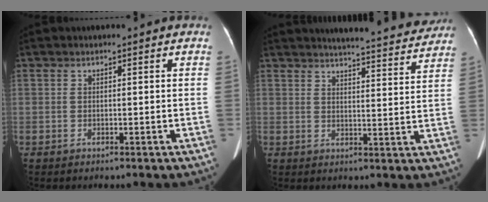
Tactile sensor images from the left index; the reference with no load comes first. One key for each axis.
{"total": 16.1, "fx": 15.1, "fy": 1.6, "fz": 5.1, "tx": -0.066, "ty": -0.028, "tz": 0.175}